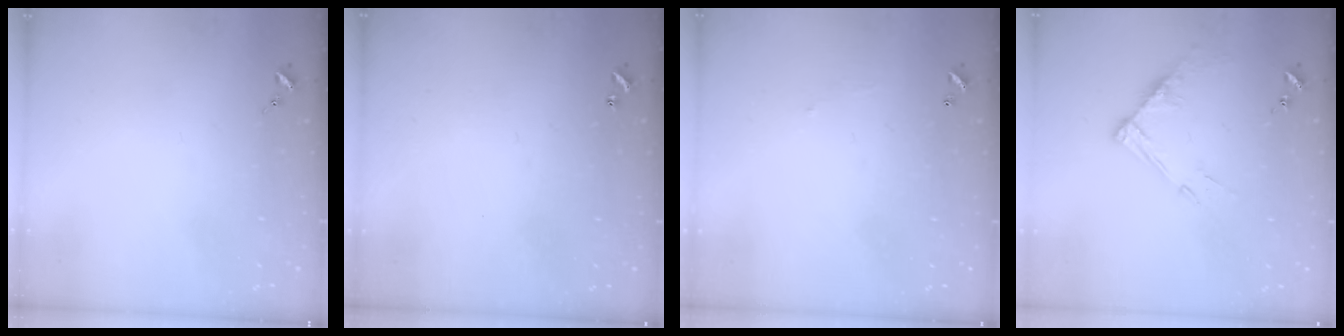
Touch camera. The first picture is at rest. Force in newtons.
{"total": 1.0, "press": 1.0, "slide": 0.2}
{"total": 3.7, "press": 3.7, "slide": 0.2}
{"total": 9.1, "press": 9.1, "slide": 0.7}